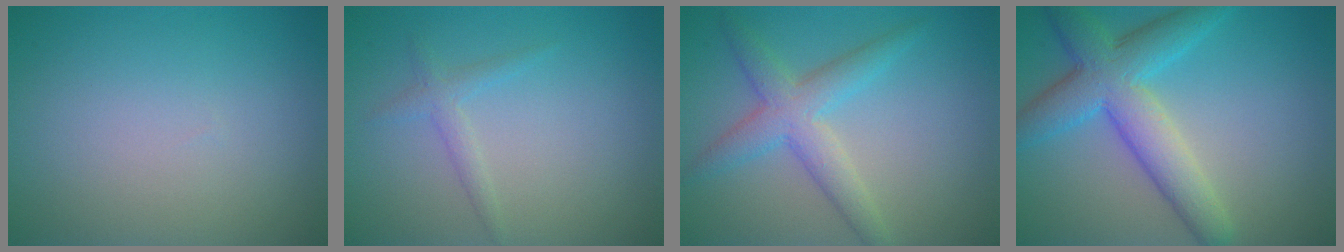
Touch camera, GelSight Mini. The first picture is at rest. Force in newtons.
{"total": 1.4, "press": 1.4, "slide": 0.0}
{"total": 4.0, "press": 4.0, "slide": 0.2}
{"total": 6.8, "press": 6.8, "slide": 0.1}